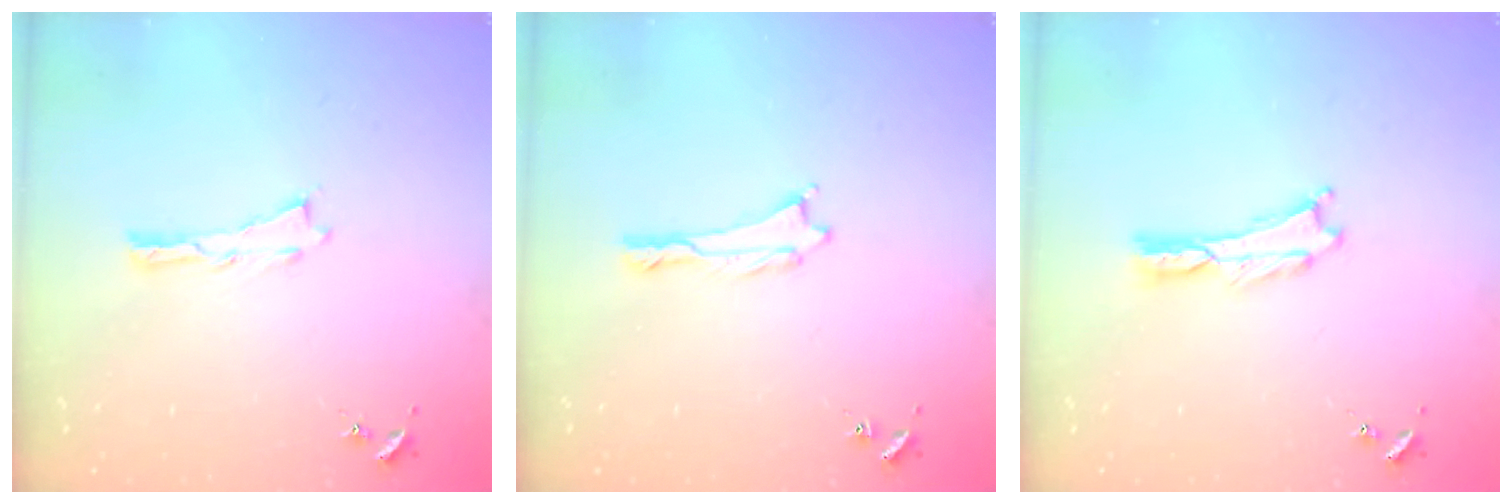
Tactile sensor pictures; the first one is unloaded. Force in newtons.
{"total": 0.6, "press": 0.5, "slide": 0.2}
{"total": 0.0}